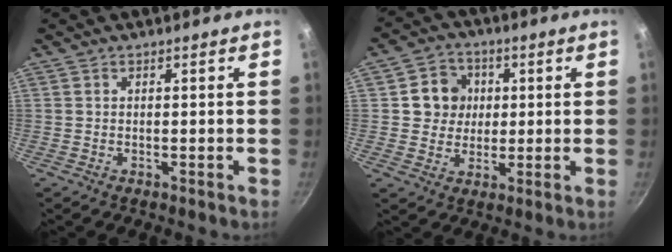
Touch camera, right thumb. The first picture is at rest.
{"total": 7.9, "force": [1.5, 7.2, 2.7], "torque": [-0.005, 0.004, 0.018]}